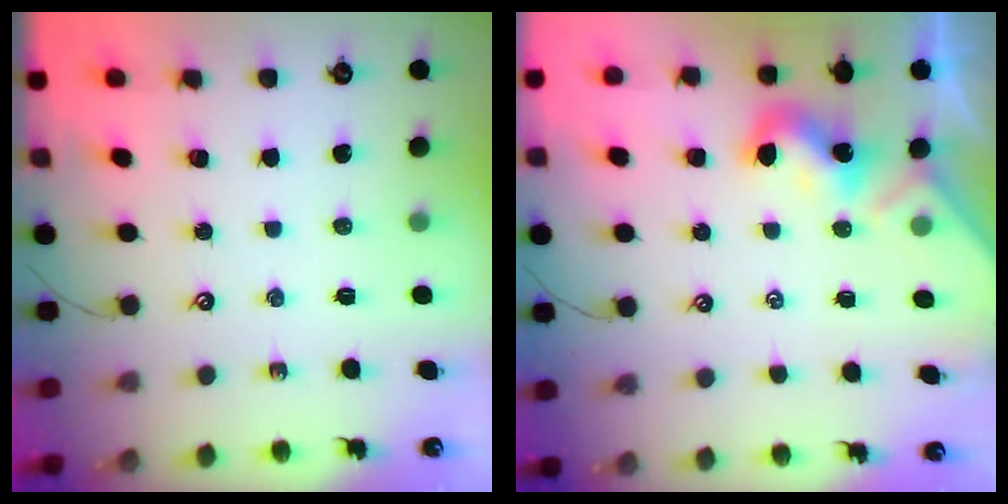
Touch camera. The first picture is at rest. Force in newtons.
{"total": 2.0, "press": 2.0, "slide": 0.5}